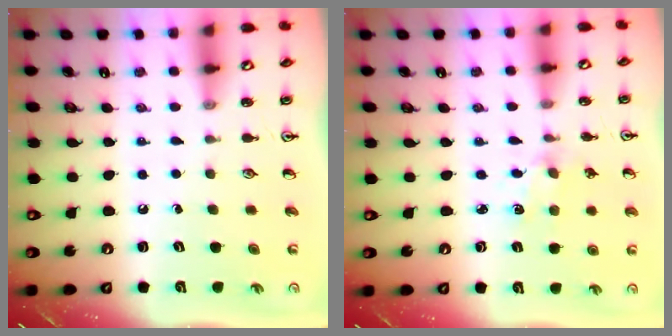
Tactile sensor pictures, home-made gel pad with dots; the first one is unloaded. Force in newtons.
{"total": 1.3, "press": 1.2, "slide": 0.2}